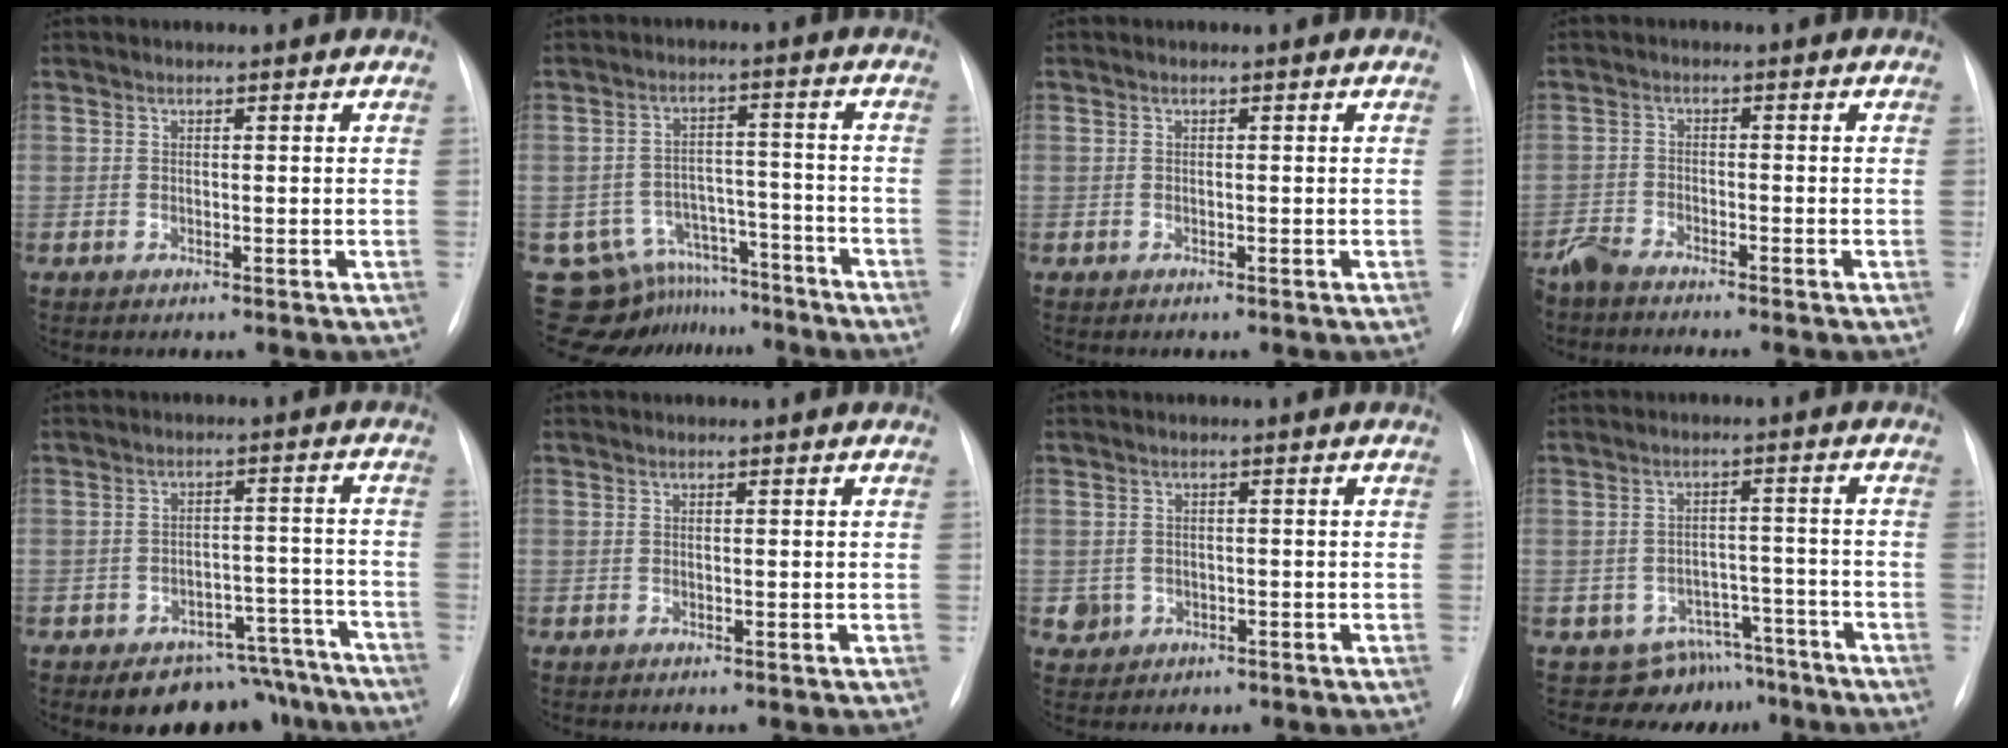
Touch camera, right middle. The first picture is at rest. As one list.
[{"total": 12.1, "force": [-10.6, 5.7, 0.1], "torque": [-0.003, 0.047, -0.147]}, {"total": 0.0}, {"total": 5.1, "force": [-4.8, 0.2, 1.6], "torque": [-0.019, -0.015, -0.084]}, {"total": 11.4, "force": [-9.9, 5.1, 2.0], "torque": [0.016, 0.041, -0.124]}, {"total": 0.0}, {"total": 2.9, "force": [-0.9, 2.8, 0.4], "torque": [-0.005, 0.008, -0.005]}, {"total": 7.6, "force": [-6.3, 4.1, -0.9], "torque": [0.036, 0.043, -0.087]}]